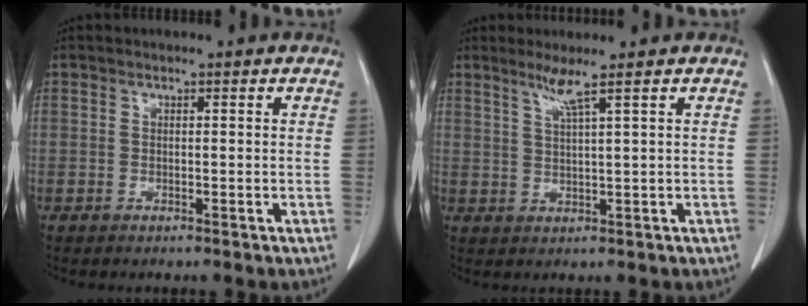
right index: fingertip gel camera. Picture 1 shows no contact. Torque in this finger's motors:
{"motor_torque": [-0.02, 0.20, 0.04, 0.05]}